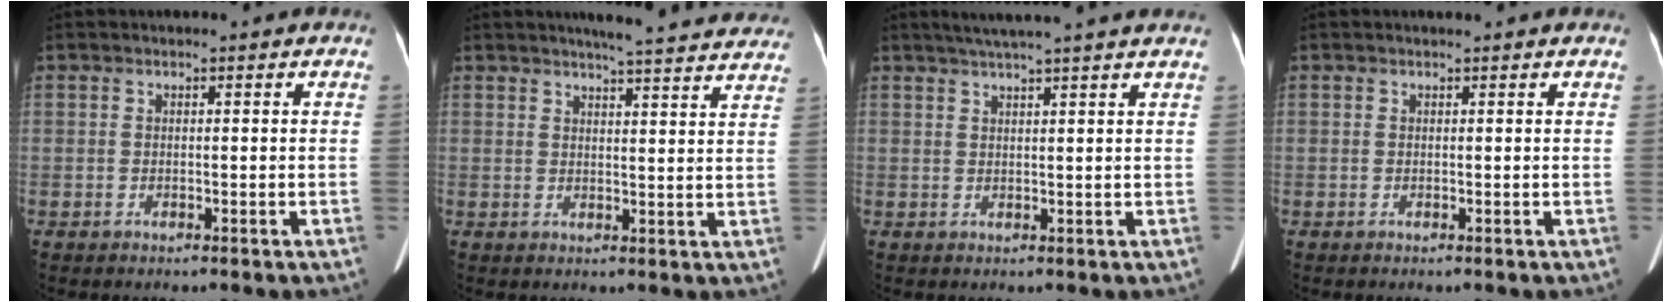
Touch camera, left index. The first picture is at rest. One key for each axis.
{"total": 16.9, "fx": 15.8, "fy": 1.4, "fz": 6.0, "tx": -0.070, "ty": -0.019, "tz": 0.177}
{"total": 9.1, "fx": 7.6, "fy": -0.9, "fz": 4.9, "tx": -0.077, "ty": 0.030, "tz": 0.094}
{"total": 0.7, "fx": 0.6, "fy": 0.1, "fz": 0.3, "tx": -0.010, "ty": 0.005, "tz": 0.011}